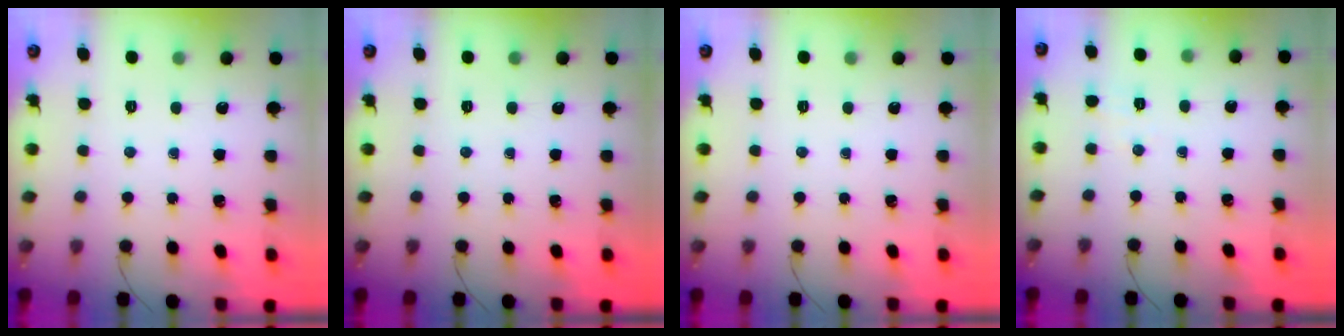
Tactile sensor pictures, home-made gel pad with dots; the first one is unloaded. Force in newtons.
{"total": 0.0}
{"total": 0.0}
{"total": 1.3, "press": 0.5, "slide": 1.3}